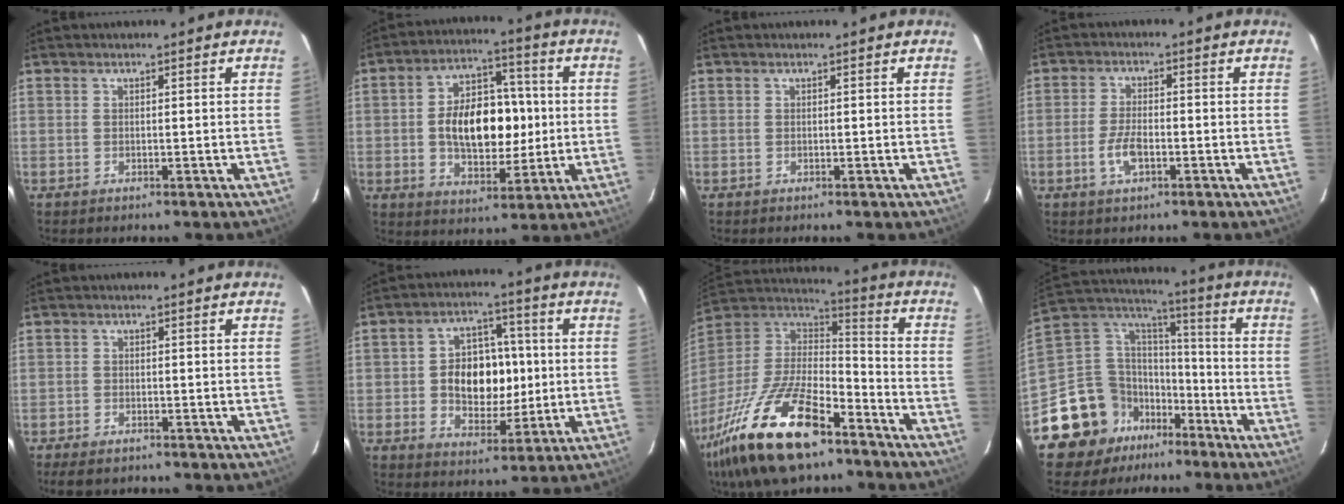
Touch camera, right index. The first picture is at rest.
{"total": 14.6, "force": [-0.3, 8.7, 11.8], "torque": [-0.209, 0.022, 0.003]}
{"total": 0.0}
{"total": 5.0, "force": [-1.9, 2.1, 4.2], "torque": [-0.090, -0.001, -0.036]}
{"total": 4.5, "force": [-3.6, 1.9, 1.7], "torque": [-0.049, -0.010, -0.060]}
{"total": 11.8, "force": [-0.3, 8.5, 8.2], "torque": [-0.160, 0.018, 0.006]}
{"total": 27.4, "force": [-17.5, 10.6, 18.3], "torque": [-0.377, -0.042, -0.302]}
{"total": 16.7, "force": [-11.1, 11.5, 4.7], "torque": [-0.130, 0.051, -0.190]}